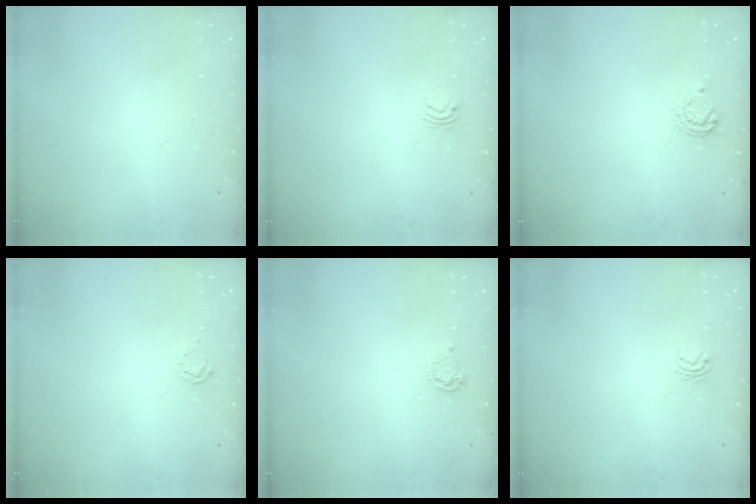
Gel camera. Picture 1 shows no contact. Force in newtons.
{"total": 2.9, "press": 2.9, "slide": 0.2}
{"total": 6.9, "press": 6.8, "slide": 0.6}
{"total": 2.7, "press": 2.7, "slide": 0.4}
{"total": 4.6, "press": 4.6, "slide": 0.6}
{"total": 2.9, "press": 2.9, "slide": 0.2}